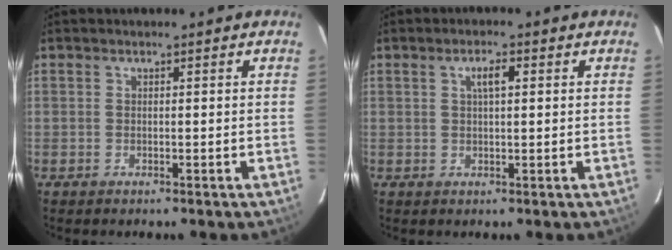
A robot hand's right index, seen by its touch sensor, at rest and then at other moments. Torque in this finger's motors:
{"motor_torque": [0.05, 0.01, 0.20, 0.05]}